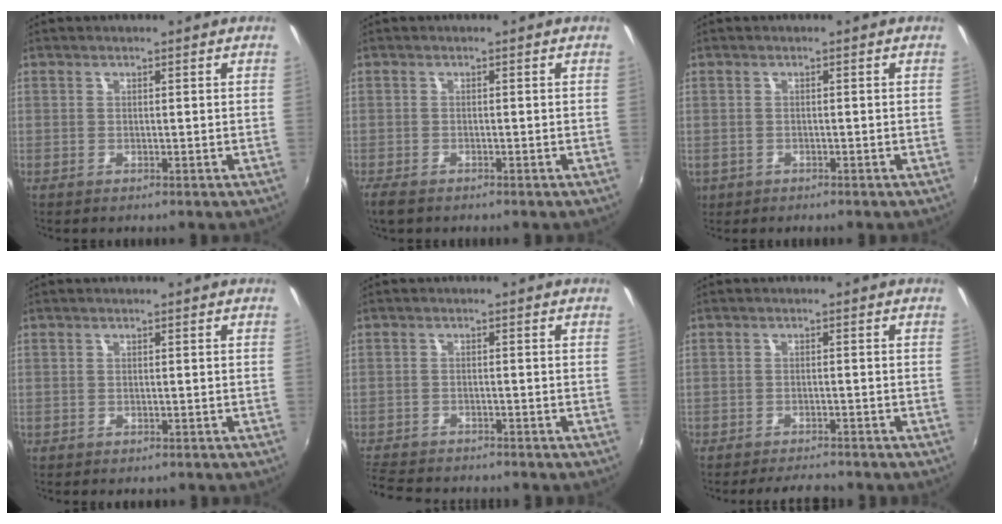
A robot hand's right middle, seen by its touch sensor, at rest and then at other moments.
{"total": 3.1, "force": [-2.4, 1.2, 1.5], "torque": [-0.038, -0.013, -0.045]}
{"total": 3.3, "force": [-1.2, 2.8, 1.3], "torque": [-0.033, -0.007, -0.014]}
{"total": 1.0, "force": [-0.7, 0.7, 0.2], "torque": [-0.007, -0.002, -0.008]}
{"total": 9.0, "force": [-8.2, 2.4, 2.7], "torque": [-0.084, -0.016, -0.139]}
{"total": 5.5, "force": [-5.0, 1.2, 1.8], "torque": [-0.050, -0.006, -0.074]}